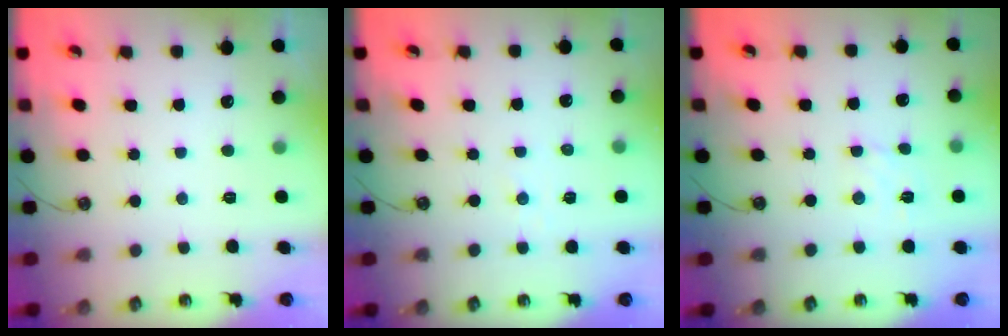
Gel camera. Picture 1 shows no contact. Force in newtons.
{"total": 2.2, "press": 2.1, "slide": 0.3}
{"total": 3.0, "press": 2.9, "slide": 0.5}